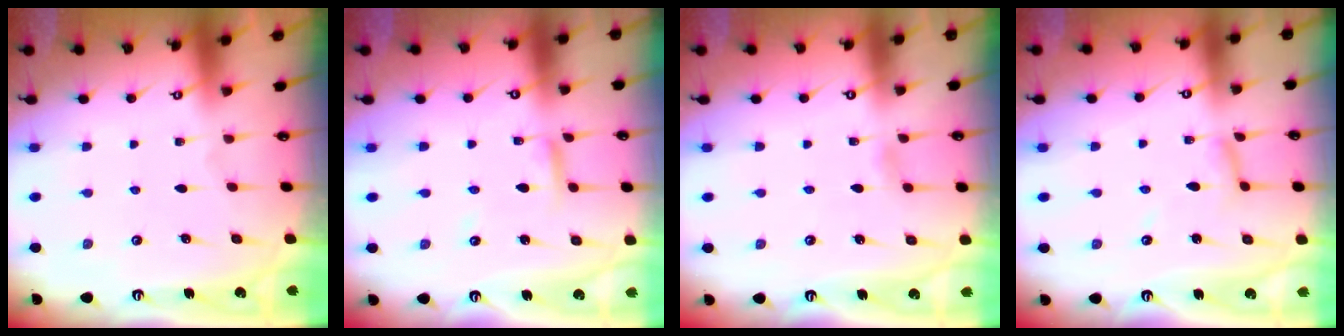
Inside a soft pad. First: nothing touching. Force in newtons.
{"total": 3.8, "press": 3.8, "slide": 0.1}
{"total": 3.4, "press": 3.4, "slide": 0.3}
{"total": 5.2, "press": 5.2, "slide": 0.5}